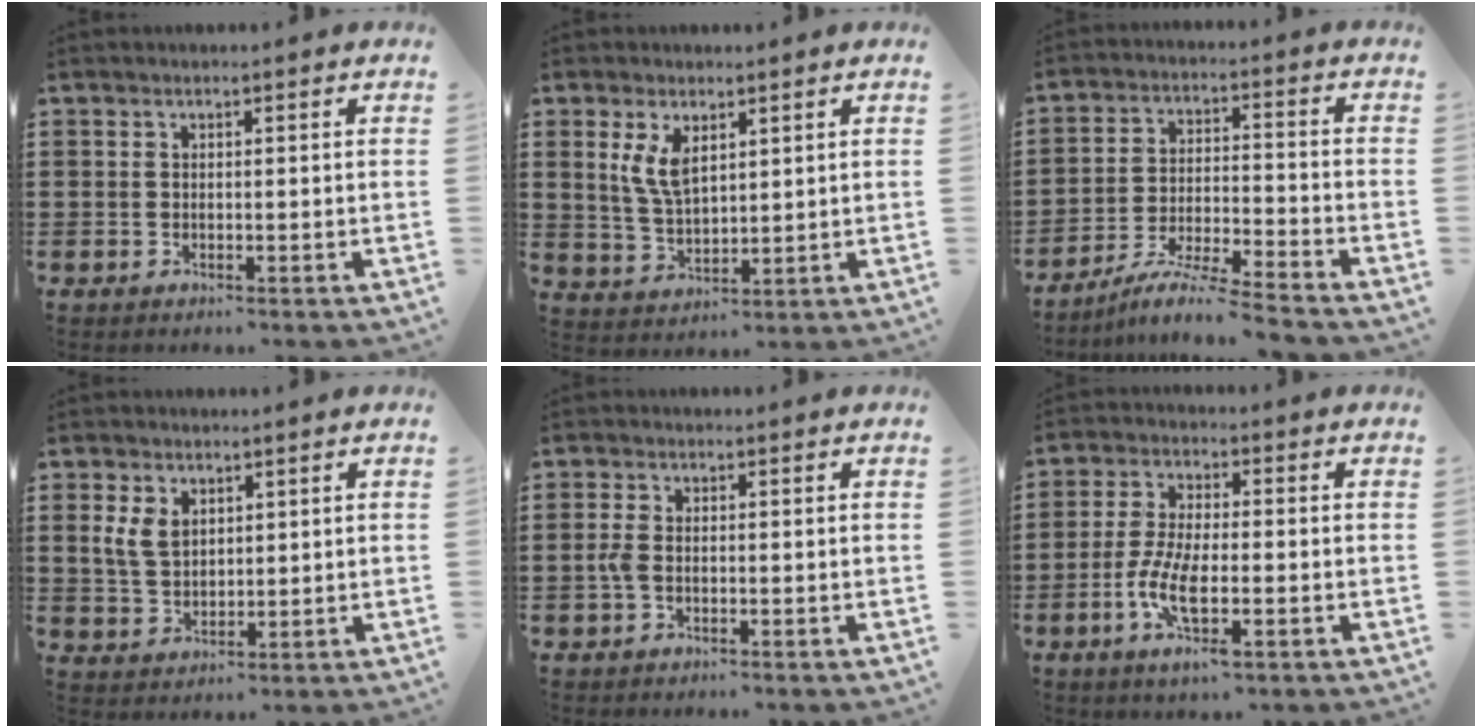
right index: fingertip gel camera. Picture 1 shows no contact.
{"total": 5.6, "force": [2.4, 2.7, 4.2], "torque": [-0.099, 0.002, 0.042]}
{"total": 6.5, "force": [-5.9, -0.6, 2.5], "torque": [-0.051, -0.012, -0.117]}
{"total": 4.5, "force": [1.7, 3.1, 2.8], "torque": [-0.072, 0.008, 0.028]}
{"total": 1.9, "force": [-0.5, 0.9, 1.6], "torque": [-0.046, -0.005, -0.014]}
{"total": 7.8, "force": [-2.8, 2.1, 7.0], "torque": [-0.162, -0.016, -0.058]}